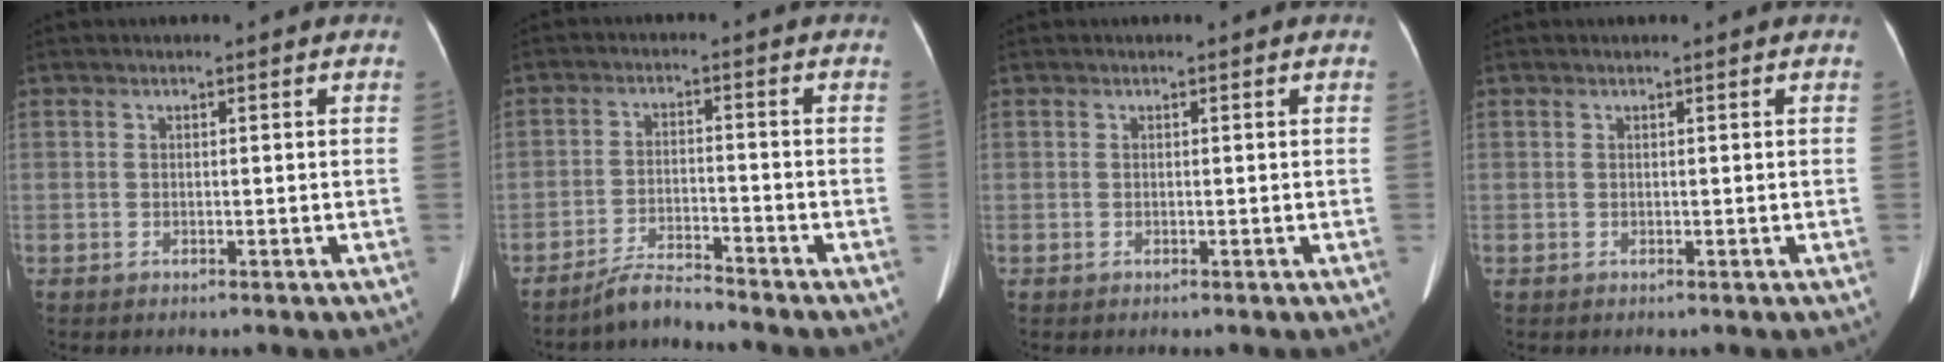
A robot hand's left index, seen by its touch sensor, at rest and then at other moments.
{"total": 4.3, "force": [-4.3, -0.6, 0.5], "torque": [-0.017, -0.017, -0.078]}
{"total": 0.0}
{"total": 0.0}